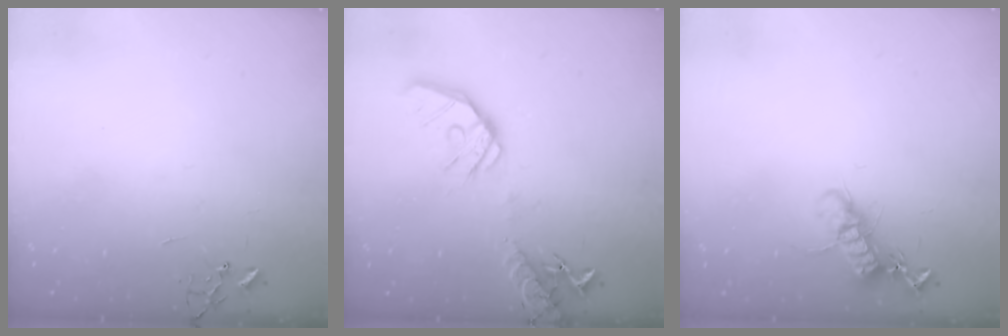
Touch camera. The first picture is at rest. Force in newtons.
{"total": 17.5, "press": 17.2, "slide": 3.1}
{"total": 13.1, "press": 13.1, "slide": 0.2}